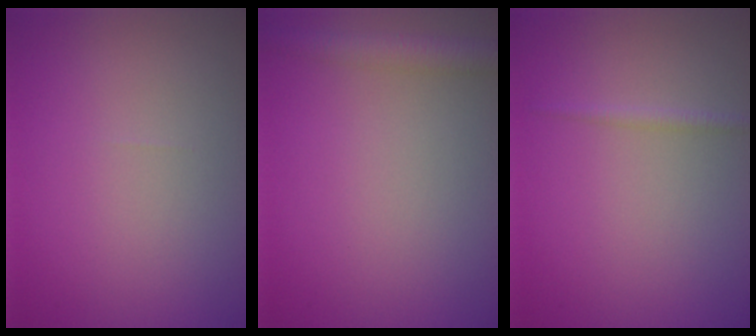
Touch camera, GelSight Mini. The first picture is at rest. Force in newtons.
{"total": 2.8, "press": 2.8, "slide": 0.1}
{"total": 0.8, "press": 0.8, "slide": 0.1}